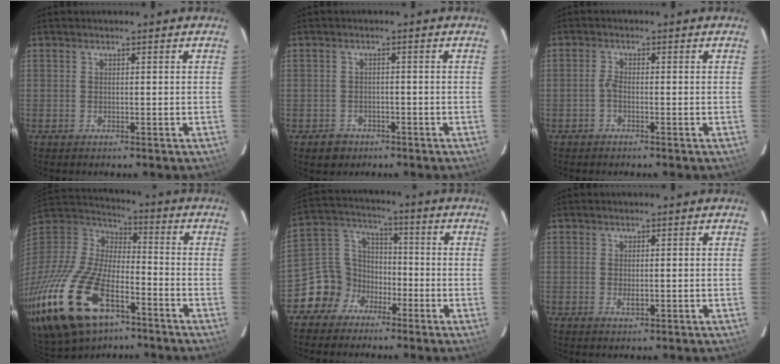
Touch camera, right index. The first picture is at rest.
{"total": 3.6, "force": [-2.0, 2.9, 0.6], "torque": [-0.020, 0.007, -0.024]}
{"total": 1.4, "force": [-0.8, 0.4, 1.1], "torque": [-0.029, 0.005, -0.020]}
{"total": 30.7, "force": [-15.9, 15.3, 21.3], "torque": [-0.486, -0.049, -0.276]}
{"total": 9.5, "force": [-5.5, 7.6, 1.3], "torque": [-0.044, 0.045, -0.108]}
{"total": 1.6, "force": [-0.3, 0.8, 1.4], "torque": [-0.028, -0.002, -0.003]}